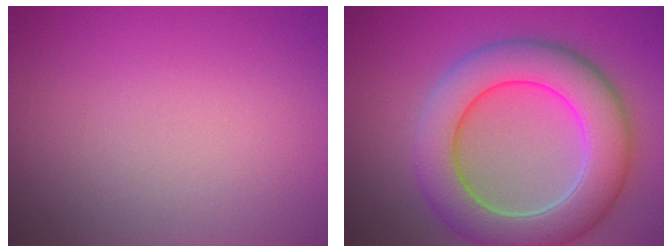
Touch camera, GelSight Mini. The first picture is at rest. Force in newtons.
{"total": 9.1, "press": 9.1, "slide": 0.2}